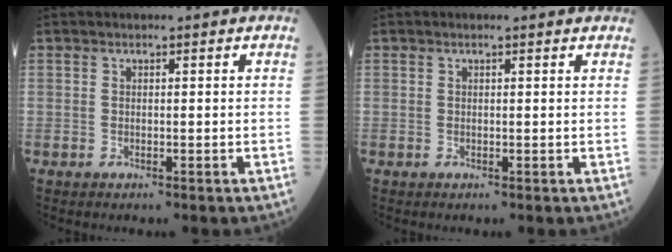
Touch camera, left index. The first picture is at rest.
{"total": 1.3, "force": [1.2, 0.1, 0.3], "torque": [-0.009, -0.001, 0.005]}